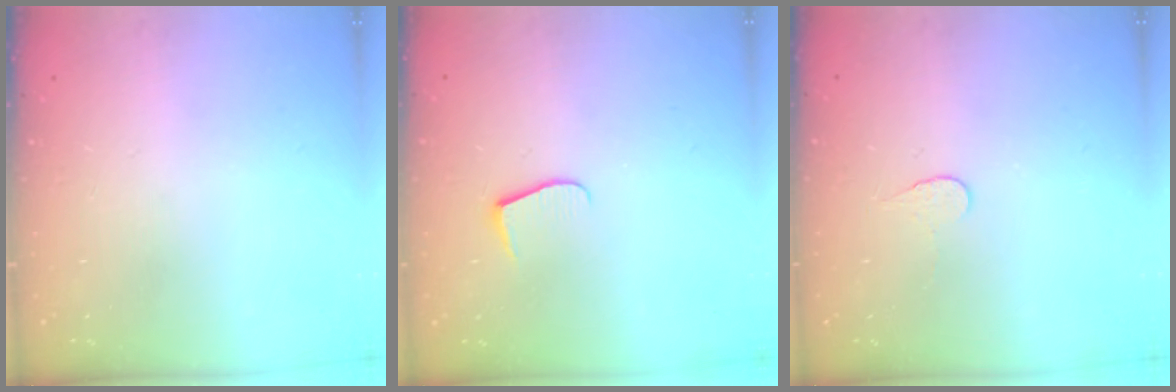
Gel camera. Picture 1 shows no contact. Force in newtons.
{"total": 7.0, "press": 6.9, "slide": 0.5}
{"total": 3.9, "press": 3.9, "slide": 0.4}